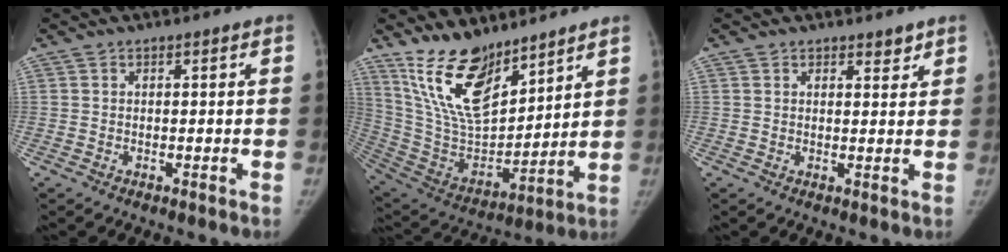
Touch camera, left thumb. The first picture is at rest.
{"total": 17.7, "force": [12.9, 7.1, 9.9], "torque": [-0.139, -0.078, 0.260]}
{"total": 2.1, "force": [1.7, 1.1, 0.6], "torque": [0.009, -0.011, 0.020]}